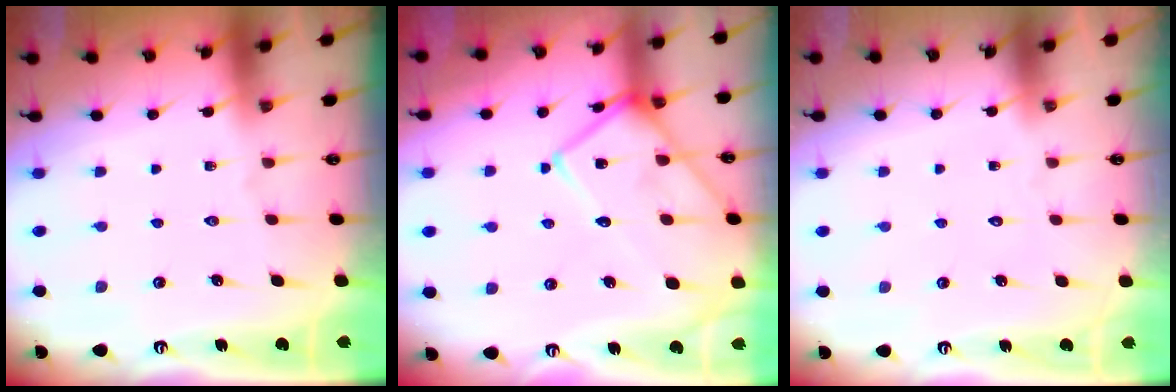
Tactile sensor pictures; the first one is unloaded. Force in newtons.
{"total": 15.5, "press": 15.4, "slide": 1.2}
{"total": 1.7, "press": 1.6, "slide": 0.1}